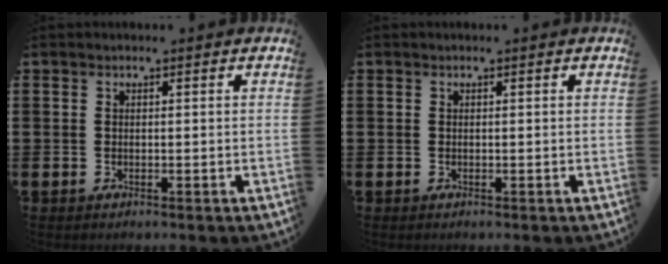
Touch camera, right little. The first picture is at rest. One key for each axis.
{"total": 0.0}